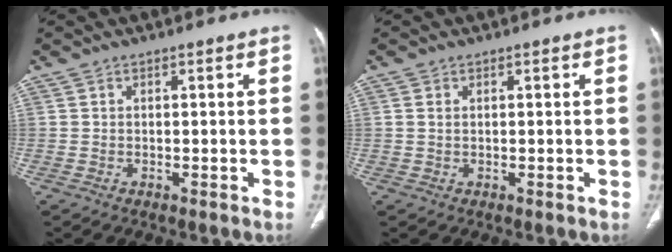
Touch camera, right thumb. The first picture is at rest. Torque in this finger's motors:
{"motor_torque": [-0.29, -0.34, 0.46, 0.02, 0.00]}